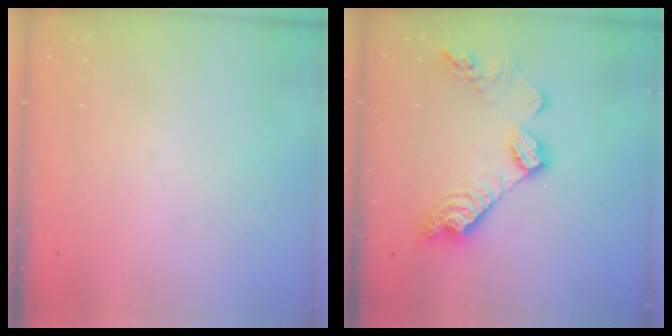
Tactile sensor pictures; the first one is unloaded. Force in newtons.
{"total": 16.2, "press": 16.2, "slide": 1.2}